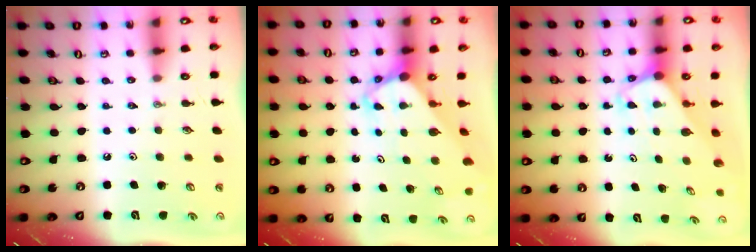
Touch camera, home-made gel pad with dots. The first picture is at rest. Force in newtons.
{"total": 4.7, "press": 4.7, "slide": 0.3}
{"total": 1.9, "press": 1.9, "slide": 0.1}